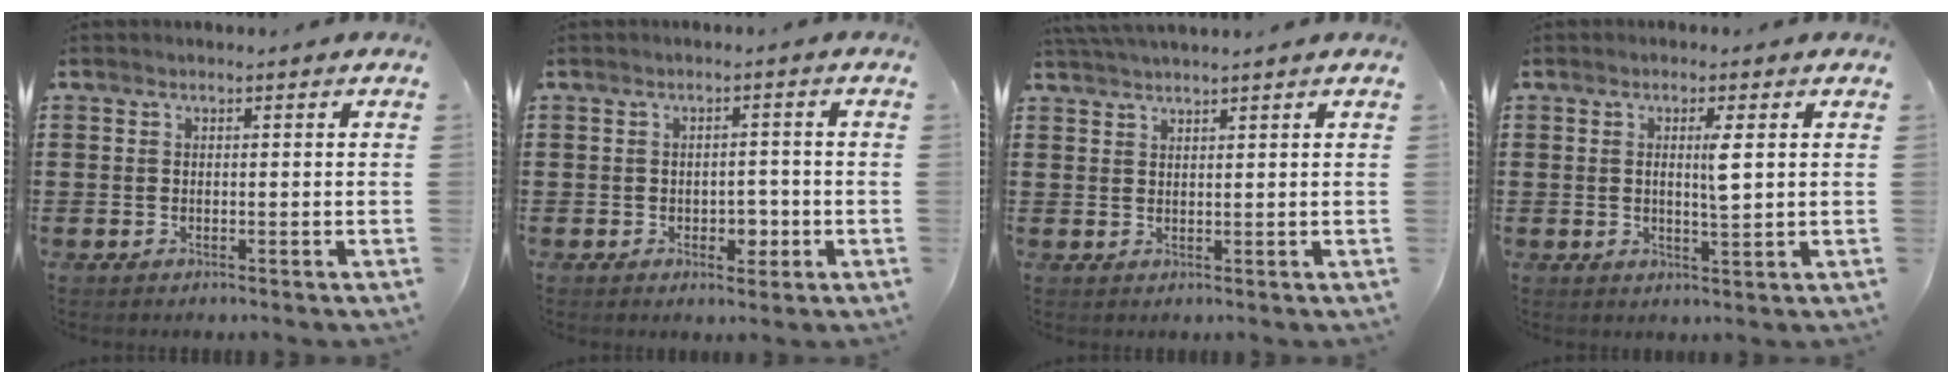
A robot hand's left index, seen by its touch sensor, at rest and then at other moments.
{"total": 2.8, "force": [-1.0, 1.9, 1.8], "torque": [-0.028, 0.001, -0.022]}
{"total": 2.0, "force": [1.9, -0.3, 0.5], "torque": [-0.013, 0.001, 0.037]}
{"total": 3.4, "force": [0.8, 0.3, 3.3], "torque": [-0.059, -0.002, 0.010]}